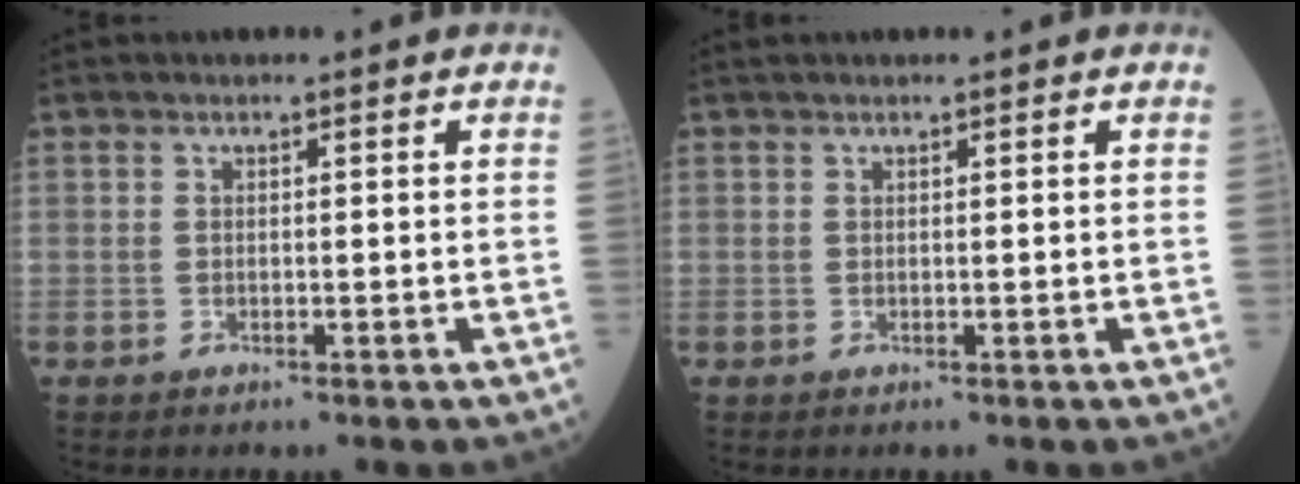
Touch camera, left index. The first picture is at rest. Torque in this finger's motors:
{"motor_torque": [0.14, -0.15, -0.05, 0.00]}